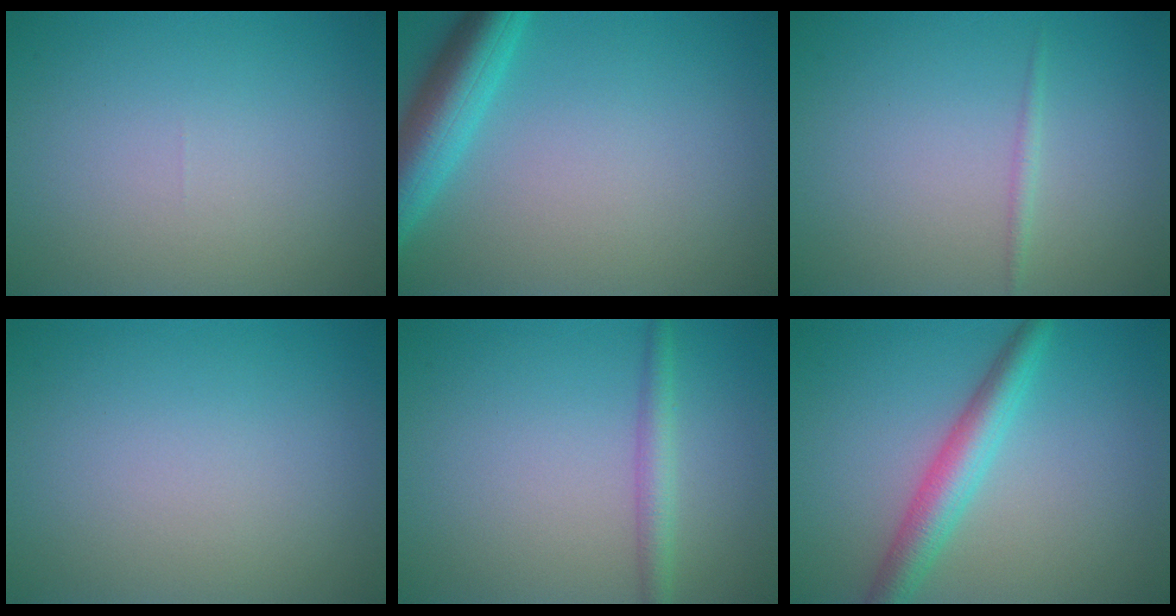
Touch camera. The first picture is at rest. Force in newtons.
{"total": 5.5, "press": 5.5, "slide": 0.3}
{"total": 0.7, "press": 0.7, "slide": 0.0}
{"total": 0.0}
{"total": 2.2, "press": 2.2, "slide": 0.1}
{"total": 4.0, "press": 4.0, "slide": 0.1}